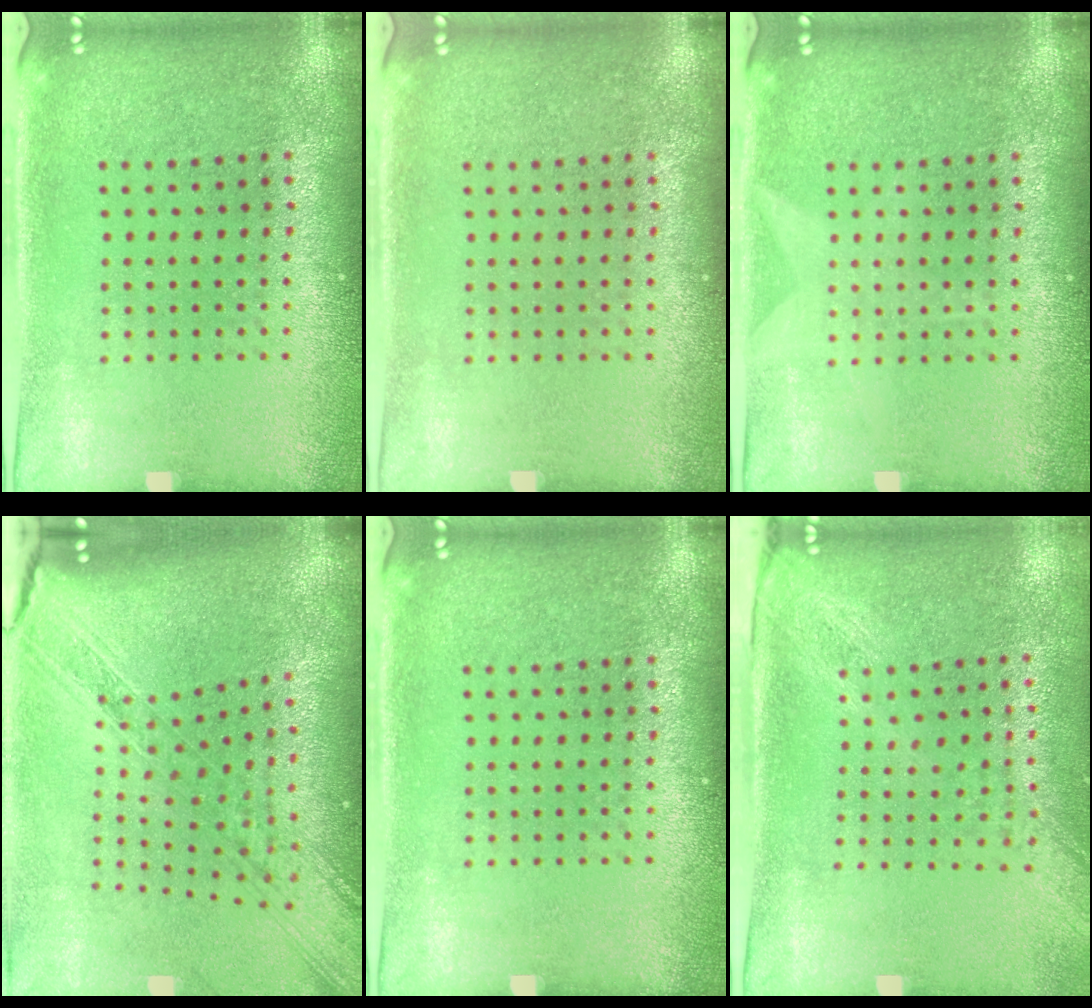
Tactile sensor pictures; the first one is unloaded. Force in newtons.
{"total": 0.0}
{"total": 0.9, "press": 0.9, "slide": 0.2}
{"total": 2.5, "press": 2.1, "slide": 1.3}
{"total": 0.0}
{"total": 2.0, "press": 1.6, "slide": 1.2}